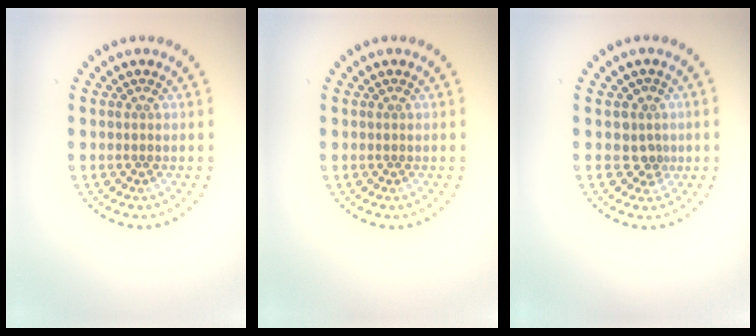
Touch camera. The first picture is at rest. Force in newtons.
{"total": 0.0}
{"total": 1.8, "press": 1.3, "slide": 1.2}